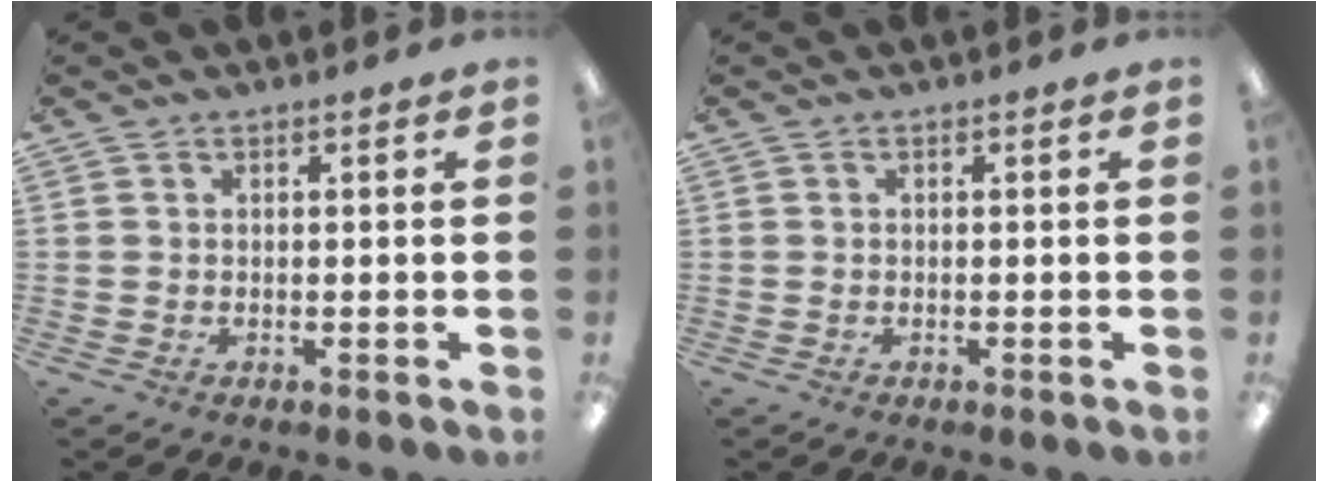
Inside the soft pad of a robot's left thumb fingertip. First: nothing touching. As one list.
[{"total": 0.0}]